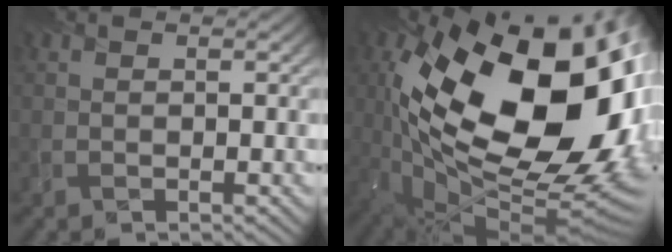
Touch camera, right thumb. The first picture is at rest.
{"total": 22.0, "force": [3.0, 11.7, 18.4], "torque": [-0.349, -0.039, 0.079]}